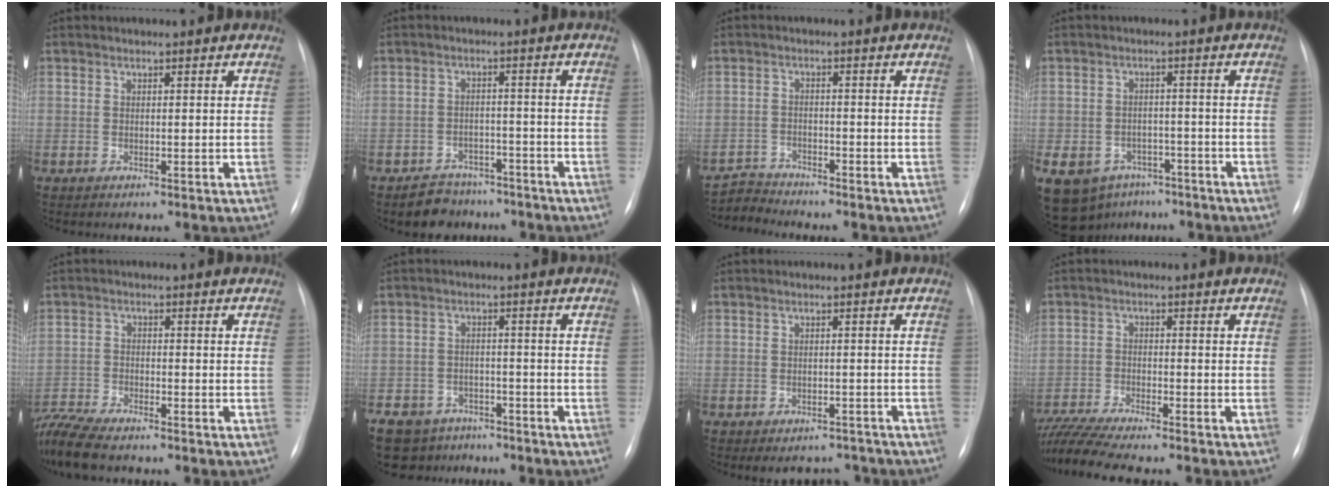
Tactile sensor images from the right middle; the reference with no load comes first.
{"total": 5.8, "force": [-4.7, 3.3, 0.4], "torque": [-0.003, 0.011, -0.070]}
{"total": 3.3, "force": [-3.0, -0.3, -1.3], "torque": [0.027, -0.015, -0.056]}
{"total": 15.0, "force": [-8.8, 10.8, 5.6], "torque": [-0.149, 0.005, -0.113]}
{"total": 9.2, "force": [-8.1, 1.5, 4.2], "torque": [-0.090, -0.014, -0.145]}
{"total": 11.8, "force": [-9.0, 6.9, 3.1], "torque": [-0.076, -0.003, -0.121]}
{"total": 6.0, "force": [-5.3, 2.7, 0.9], "torque": [0.003, 0.013, -0.060]}
{"total": 10.3, "force": [-9.1, -0.1, 4.7], "torque": [-0.083, -0.015, -0.151]}